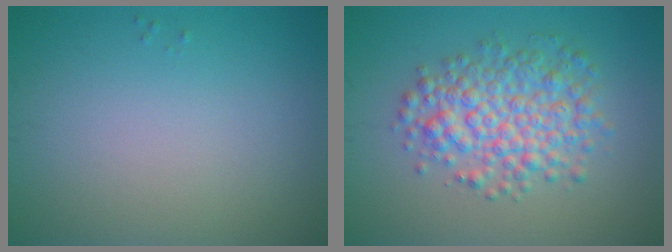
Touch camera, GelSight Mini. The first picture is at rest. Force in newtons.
{"total": 5.4, "press": 5.4, "slide": 0.1}